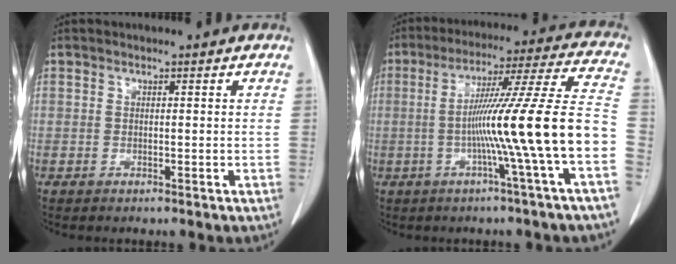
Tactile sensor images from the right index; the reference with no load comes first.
{"total": 17.0, "force": [-4.0, -2.6, 16.3], "torque": [-0.254, 0.010, -0.073]}